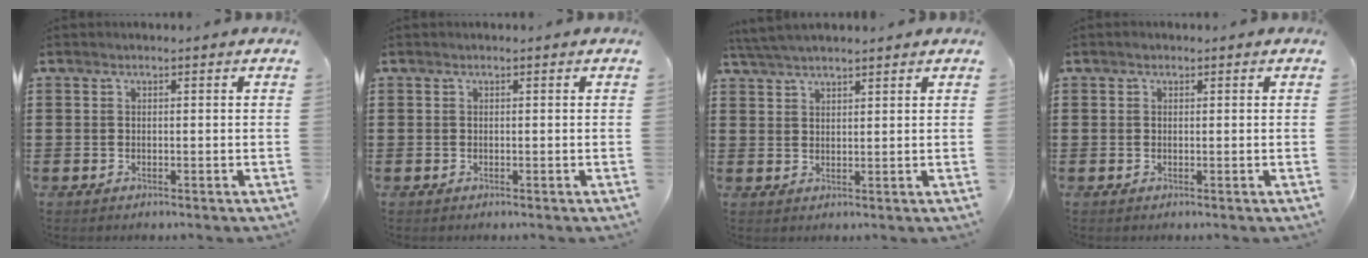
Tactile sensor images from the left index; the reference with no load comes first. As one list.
[{"total": 0.0}, {"total": 3.6, "force": [3.4, 0.4, 1.3], "torque": [-0.034, -0.001, 0.064]}, {"total": 0.6, "force": [0.3, 0.4, 0.2], "torque": [-0.005, 0.004, 0.005]}]